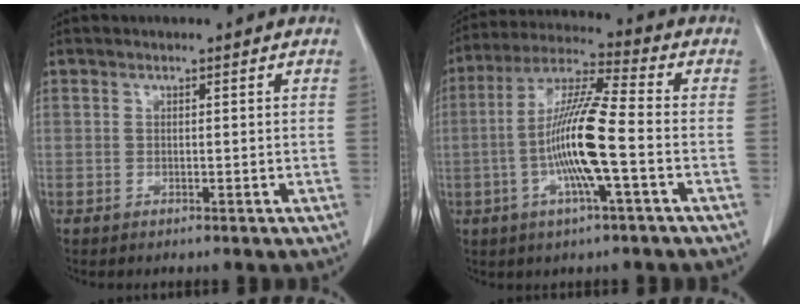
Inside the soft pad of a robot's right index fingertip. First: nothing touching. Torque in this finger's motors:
{"motor_torque": [1.83, -0.31, 0.43, 0.21]}